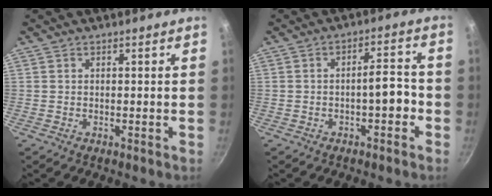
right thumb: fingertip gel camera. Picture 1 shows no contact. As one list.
[{"total": 5.5, "force": [-2.4, 2.2, 4.5], "torque": [-0.049, 0.043, -0.028]}]